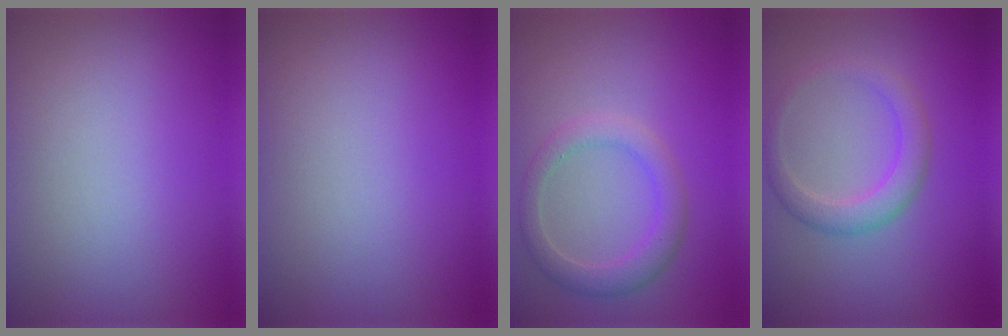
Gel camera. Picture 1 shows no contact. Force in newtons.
{"total": 0.0}
{"total": 2.9, "press": 2.9, "slide": 0.2}
{"total": 2.8, "press": 2.8, "slide": 0.1}